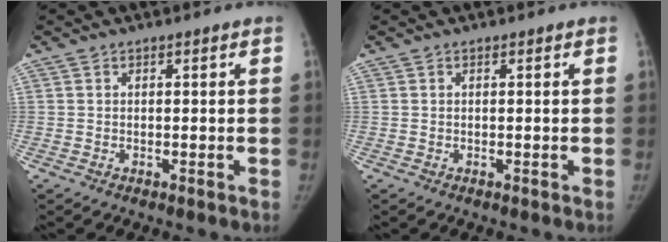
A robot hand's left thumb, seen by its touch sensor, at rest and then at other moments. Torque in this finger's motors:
{"motor_torque": [0.00, 0.00, 0.19, -0.20, 0.00]}